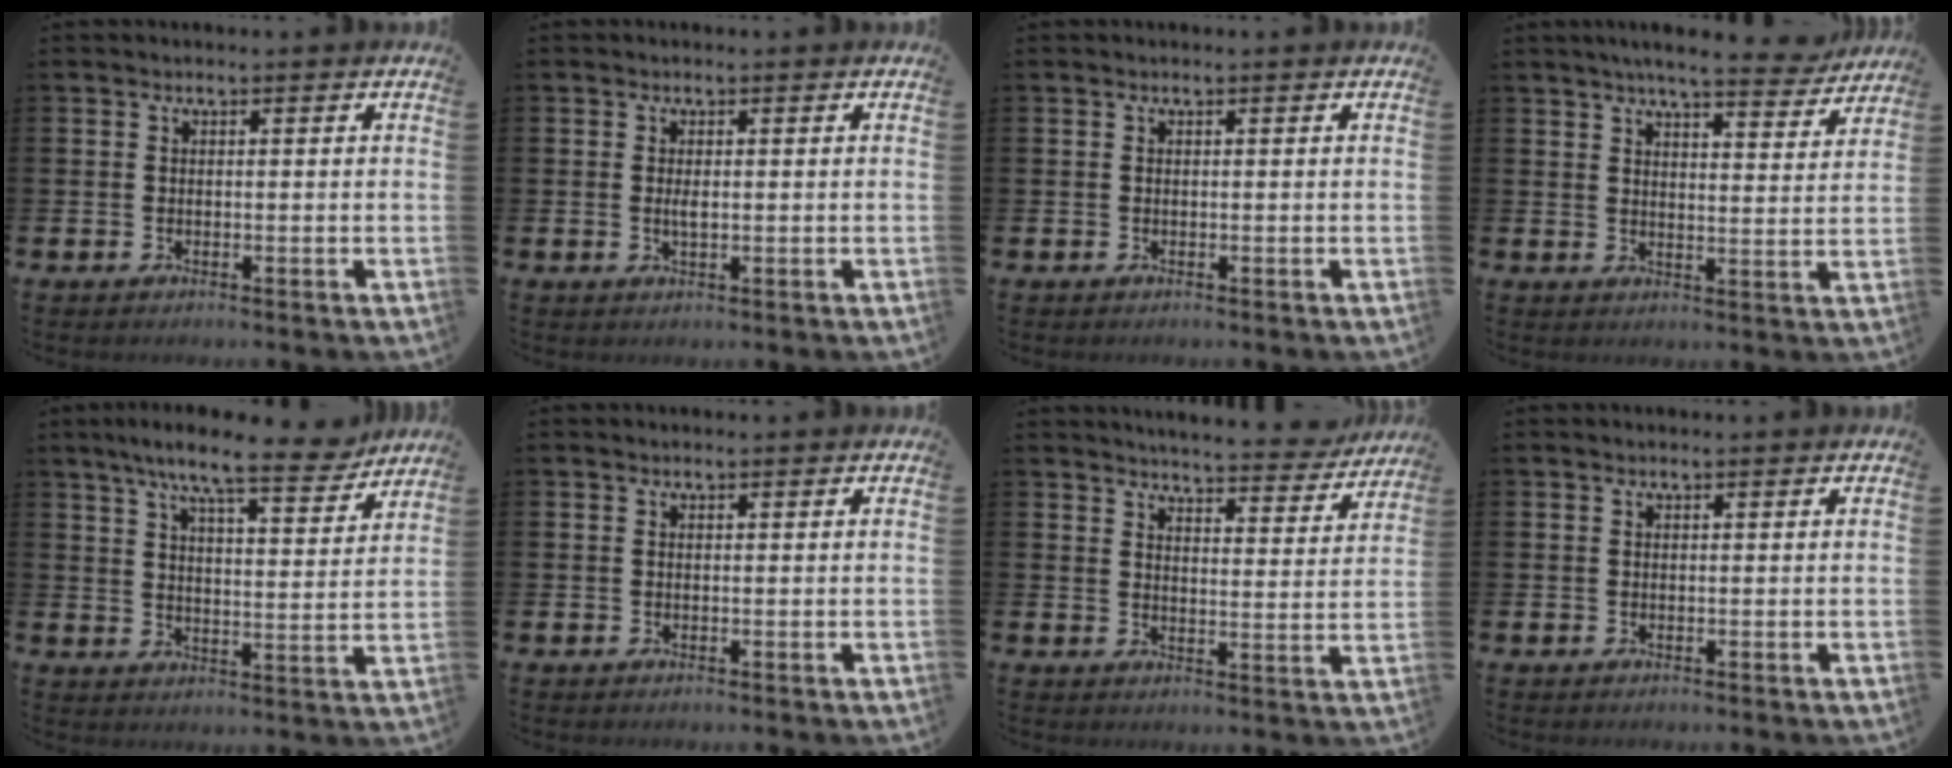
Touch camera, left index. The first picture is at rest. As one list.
[{"total": 1.2, "force": [0.1, 0.4, 1.1], "torque": [-0.022, 0.001, 0.001]}, {"total": 0.0}, {"total": 6.5, "force": [6.0, 0.7, 2.5], "torque": [-0.052, -0.032, 0.102]}, {"total": 10.1, "force": [8.6, 1.1, 5.2], "torque": [-0.108, -0.042, 0.147]}, {"total": 0.0}, {"total": 5.0, "force": [5.0, 0.5, 0.9], "torque": [-0.028, -0.036, 0.085]}, {"total": 0.0}]